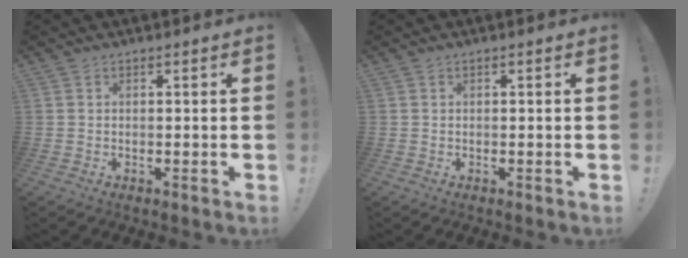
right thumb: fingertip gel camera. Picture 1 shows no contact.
{"total": 0.0}